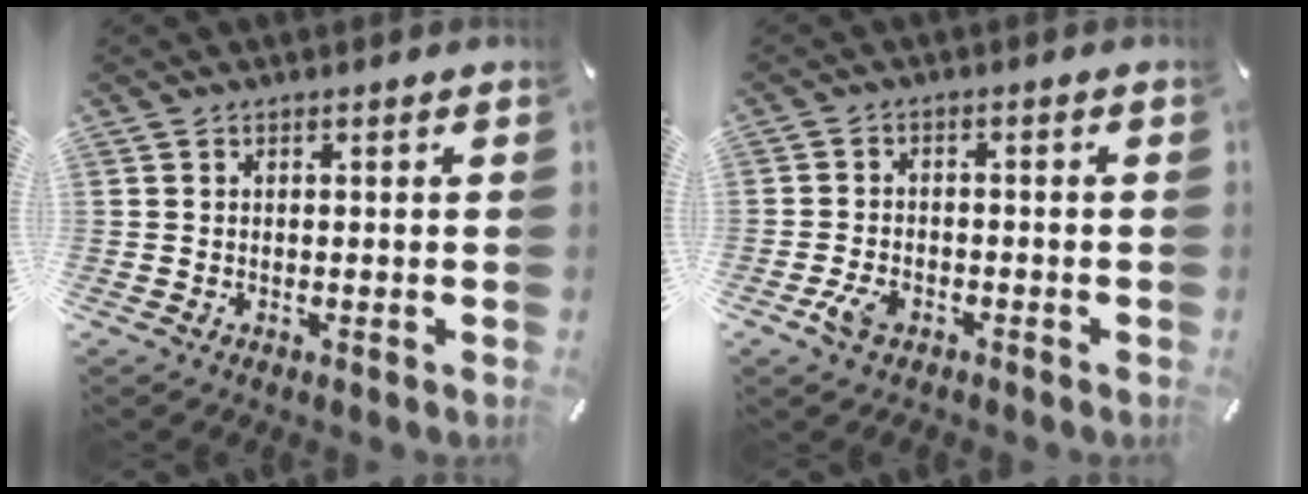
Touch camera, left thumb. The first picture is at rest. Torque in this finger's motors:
{"motor_torque": [-0.25, 0.31, 0.00, 0.09, 0.05]}